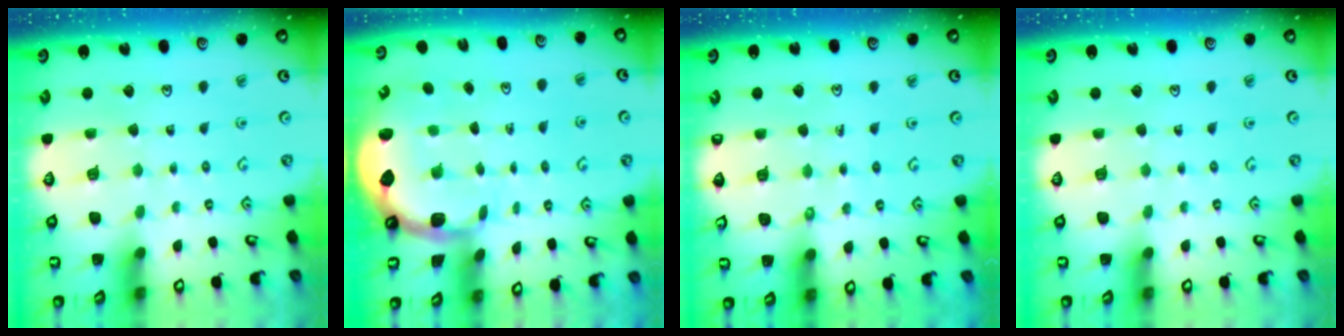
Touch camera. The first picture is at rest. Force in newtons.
{"total": 2.3, "press": 1.3, "slide": 1.8}
{"total": 1.5, "press": 1.5, "slide": 0.2}
{"total": 0.0}